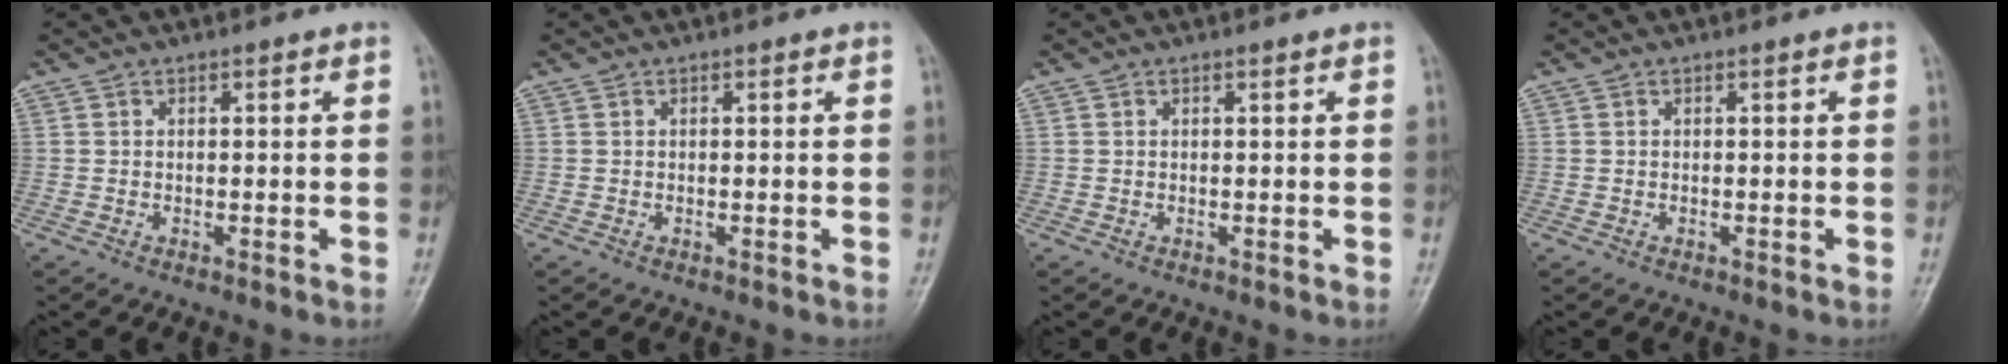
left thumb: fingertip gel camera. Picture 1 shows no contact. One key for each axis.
{"total": 0.0}
{"total": 0.0}
{"total": 0.0}